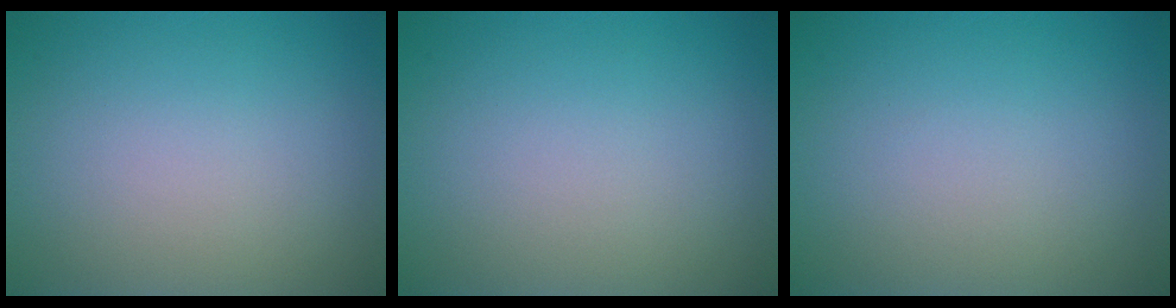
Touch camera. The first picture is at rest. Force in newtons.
{"total": 0.0}
{"total": 0.0}